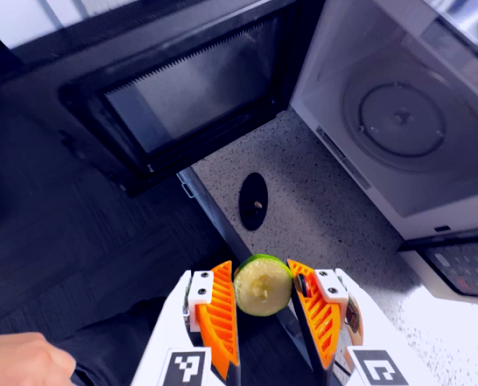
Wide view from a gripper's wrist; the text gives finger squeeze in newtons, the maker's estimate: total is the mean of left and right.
{"total": 9.5, "left": 9.5, "right": 9.5}